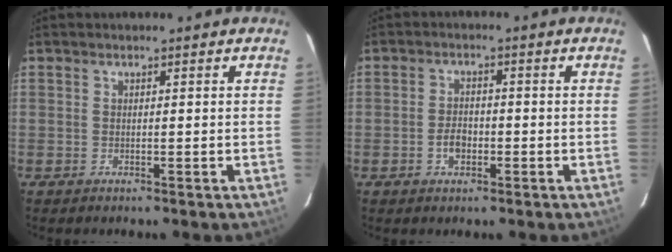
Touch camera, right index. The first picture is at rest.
{"total": 3.4, "force": [-1.3, 2.2, 2.3], "torque": [-0.045, 0.004, -0.021]}